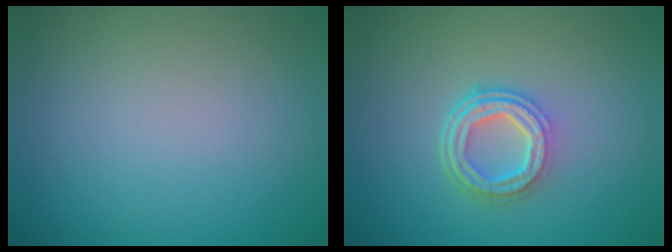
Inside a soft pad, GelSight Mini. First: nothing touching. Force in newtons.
{"total": 4.2, "press": 3.2, "slide": 2.8}